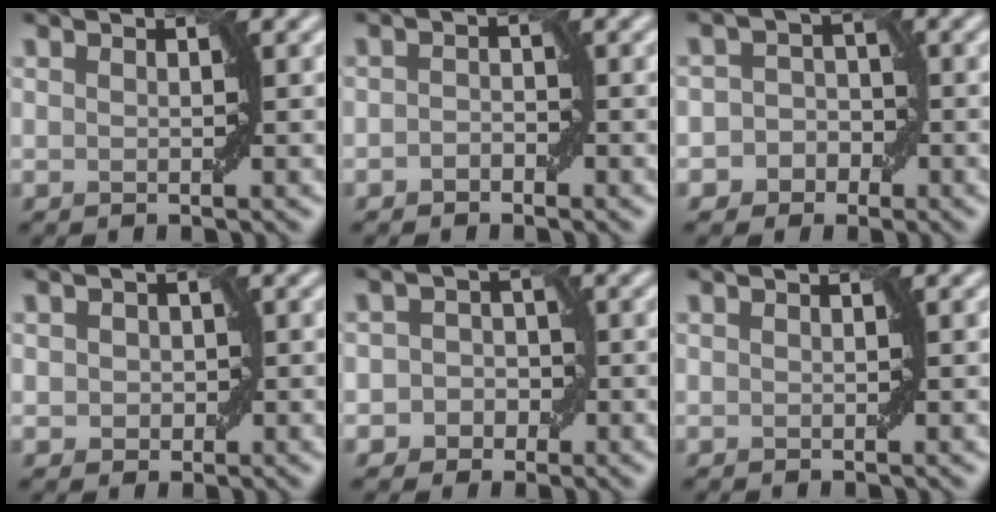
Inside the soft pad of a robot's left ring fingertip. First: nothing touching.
{"total": 1.1, "force": [-0.7, 0.7, 0.5], "torque": [-0.010, 0.004, -0.014]}
{"total": 3.6, "force": [-1.4, 3.2, 0.8], "torque": [0.025, 0.015, -0.035]}
{"total": 1.6, "force": [-0.1, 1.4, 0.8], "torque": [-0.005, -0.001, -0.003]}
{"total": 3.0, "force": [-1.0, 2.7, 0.8], "torque": [0.020, 0.008, -0.026]}
{"total": 0.0}